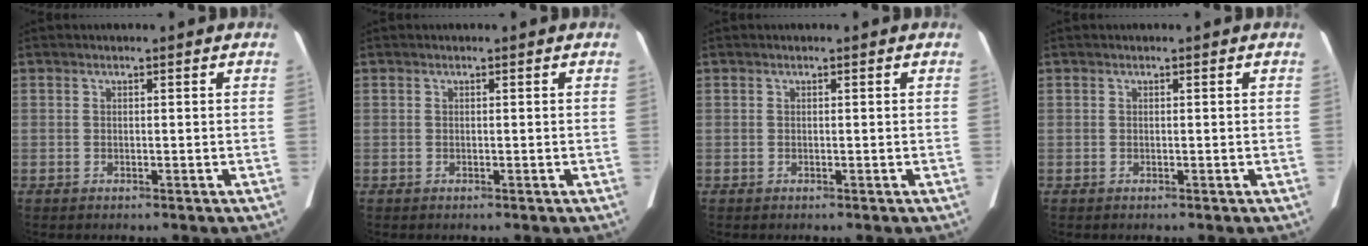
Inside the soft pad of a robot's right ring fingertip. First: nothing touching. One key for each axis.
{"total": 0.0}
{"total": 0.0}
{"total": 0.0}